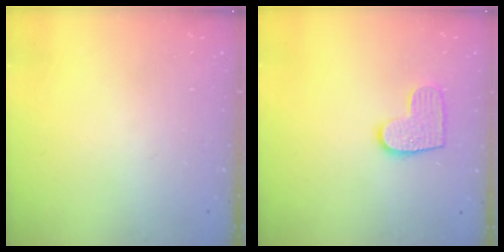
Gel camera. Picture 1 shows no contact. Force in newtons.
{"total": 9.3, "press": 9.3, "slide": 0.3}